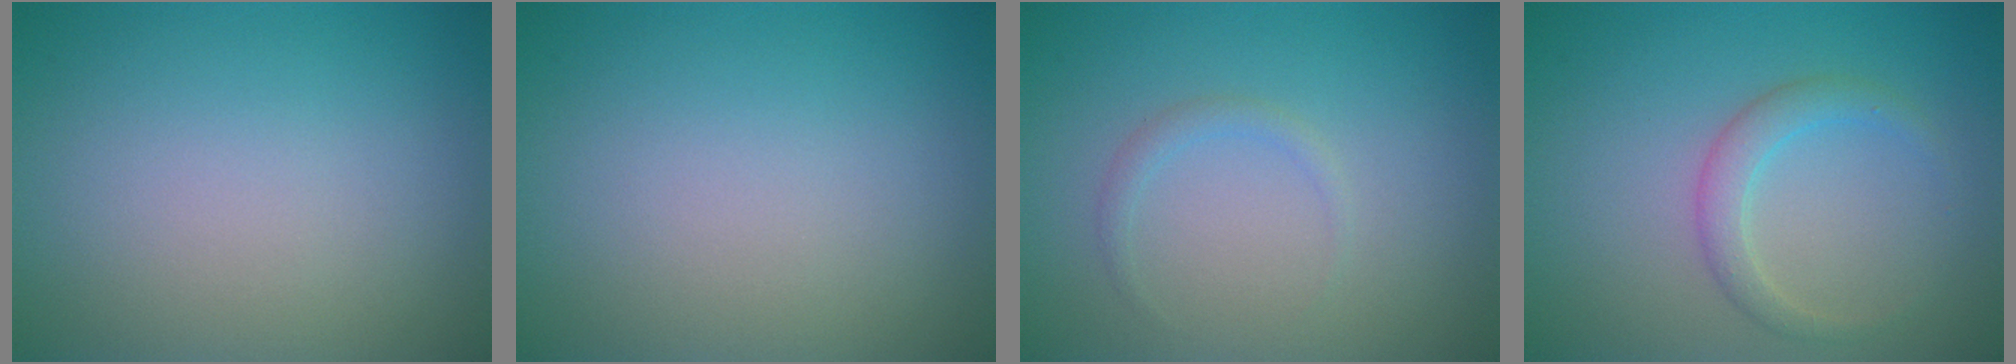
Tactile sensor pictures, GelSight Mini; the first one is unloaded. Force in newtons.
{"total": 0.0}
{"total": 0.9, "press": 0.9, "slide": 0.1}
{"total": 2.0, "press": 2.0, "slide": 0.2}